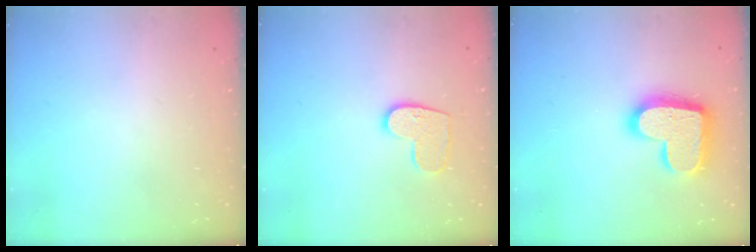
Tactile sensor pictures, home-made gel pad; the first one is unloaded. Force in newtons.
{"total": 9.3, "press": 9.3, "slide": 0.4}
{"total": 18.7, "press": 18.6, "slide": 1.1}